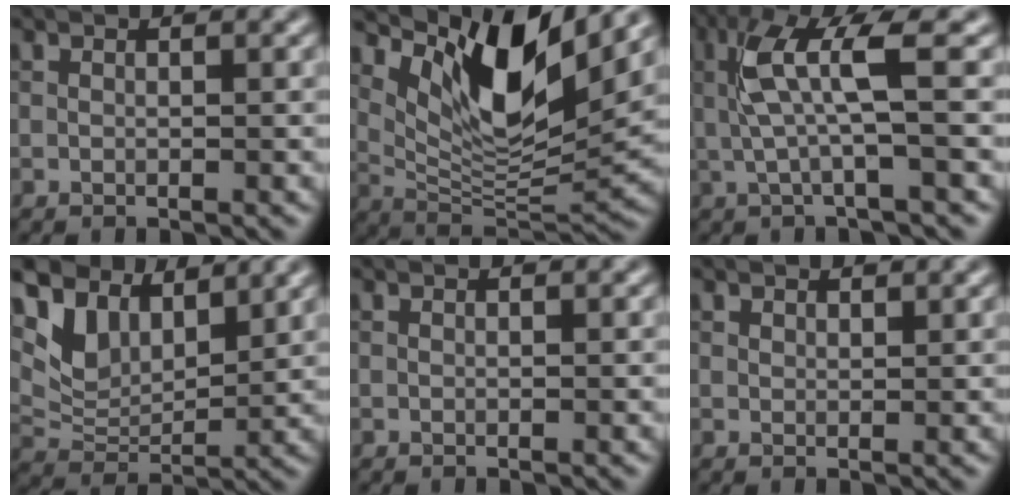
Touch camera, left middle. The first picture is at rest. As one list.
[{"total": 10.1, "force": [5.1, 3.4, 8.0], "torque": [-0.133, -0.012, 0.102]}, {"total": 4.8, "force": [0.5, 0.3, 4.7], "torque": [-0.108, 0.009, 0.014]}, {"total": 7.1, "force": [5.2, 3.6, 3.3], "torque": [-0.076, 0.004, 0.094]}, {"total": 0.0}, {"total": 1.0, "force": [0.9, 0.5, 0.1], "torque": [-0.003, -0.001, 0.016]}]